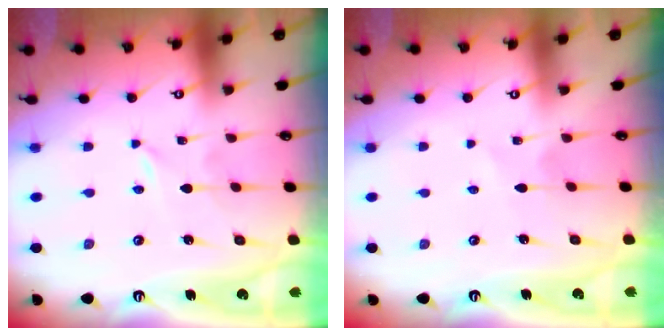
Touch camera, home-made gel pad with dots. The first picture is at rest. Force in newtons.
{"total": 3.1, "press": 3.0, "slide": 0.4}